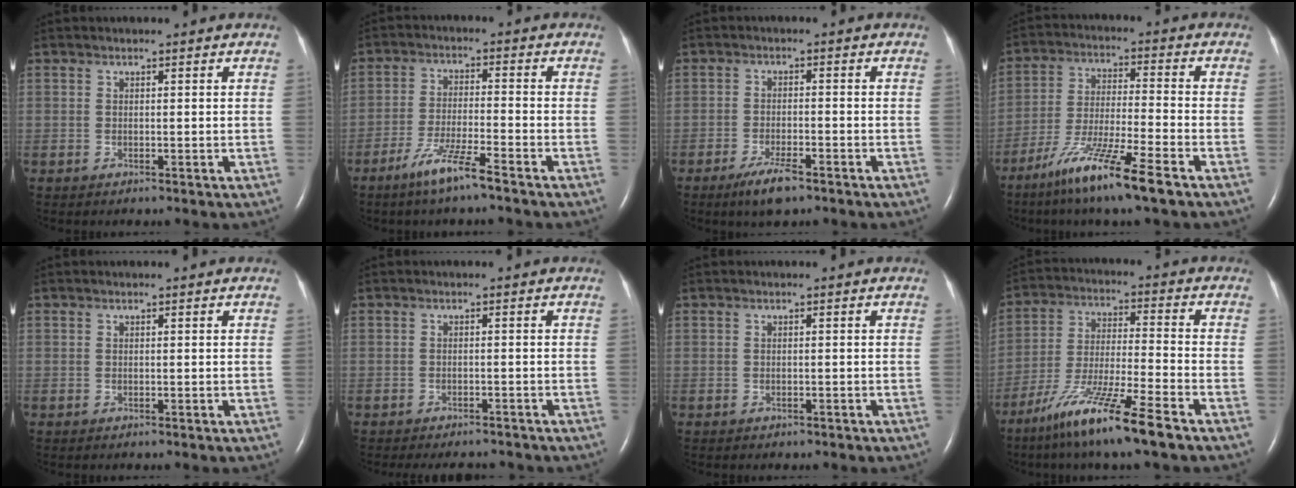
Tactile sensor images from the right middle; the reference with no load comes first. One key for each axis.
{"total": 6.7, "fx": -4.8, "fy": -0.2, "fz": 4.7, "tx": -0.098, "ty": -0.015, "tz": -0.095}
{"total": 4.8, "fx": -3.3, "fy": 0.9, "fz": 3.4, "tx": -0.075, "ty": -0.008, "tz": -0.057}
{"total": 12.1, "fx": -7.8, "fy": -0.2, "fz": 9.3, "tx": -0.184, "ty": -0.036, "tz": -0.147}
{"total": 0.0}
{"total": 6.7, "fx": -6.1, "fy": 1.8, "fz": 1.9, "tx": -0.022, "ty": -0.006, "tz": -0.075}
{"total": 0.7, "fx": -0.5, "fy": 0.4, "fz": 0.3, "tx": -0.011, "ty": 0.000, "tz": -0.004}
{"total": 13.3, "fx": -8.9, "fy": -0.3, "fz": 9.9, "tx": -0.197, "ty": -0.039, "tz": -0.165}